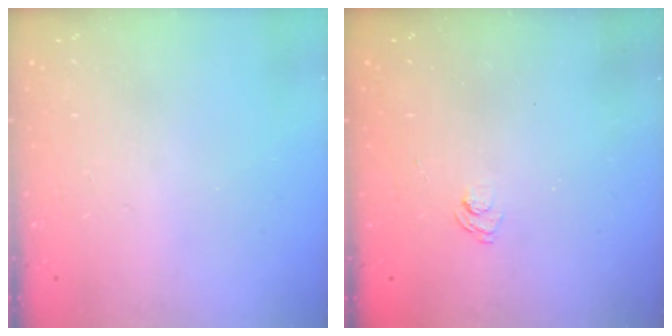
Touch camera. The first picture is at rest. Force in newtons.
{"total": 2.4, "press": 2.0, "slide": 1.2}